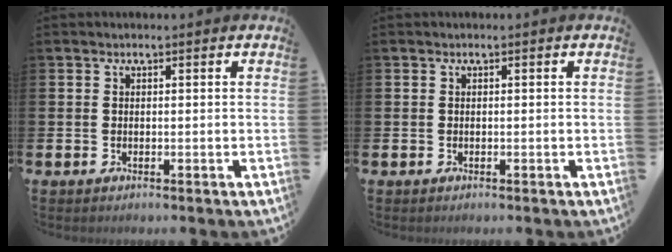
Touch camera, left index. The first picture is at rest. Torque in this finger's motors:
{"motor_torque": [-0.15, 0.18, -0.01, -0.01]}